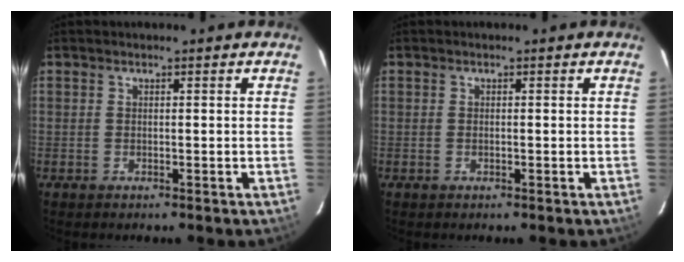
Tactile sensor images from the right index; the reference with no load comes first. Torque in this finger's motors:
{"motor_torque": [-0.12, 0.02, 0.01, -0.01]}